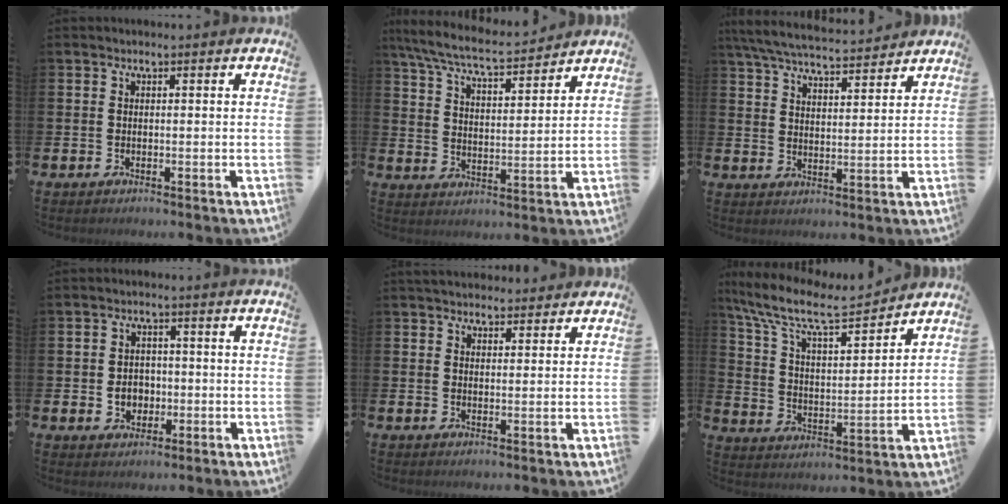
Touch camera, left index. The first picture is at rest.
{"total": 7.4, "force": [6.9, 0.9, 2.5], "torque": [-0.079, -0.041, 0.120]}
{"total": 6.4, "force": [6.1, 0.7, 1.7], "torque": [-0.057, -0.035, 0.109]}
{"total": 3.4, "force": [-0.6, 3.0, 1.6], "torque": [-0.019, -0.001, -0.021]}
{"total": 3.3, "force": [3.2, 0.9, 0.3], "torque": [-0.002, -0.013, 0.057]}
{"total": 10.3, "force": [8.9, 2.5, 4.5], "torque": [-0.129, -0.053, 0.152]}